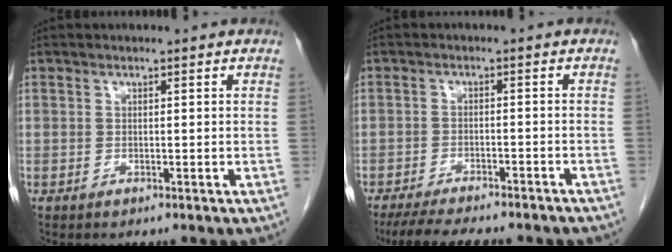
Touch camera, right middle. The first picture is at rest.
{"total": 13.6, "force": [-11.7, 2.9, 6.3], "torque": [-0.098, -0.011, -0.156]}